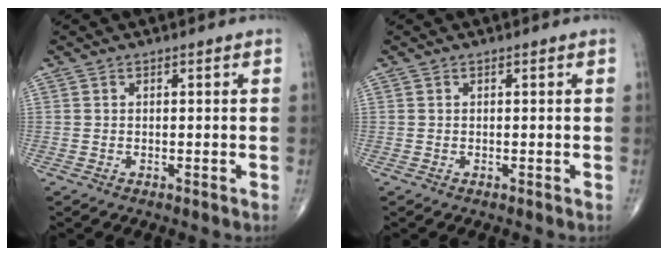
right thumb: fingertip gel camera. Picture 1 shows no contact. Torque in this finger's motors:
{"motor_torque": [0.05, -0.17, 0.15, 0.03, -0.07]}